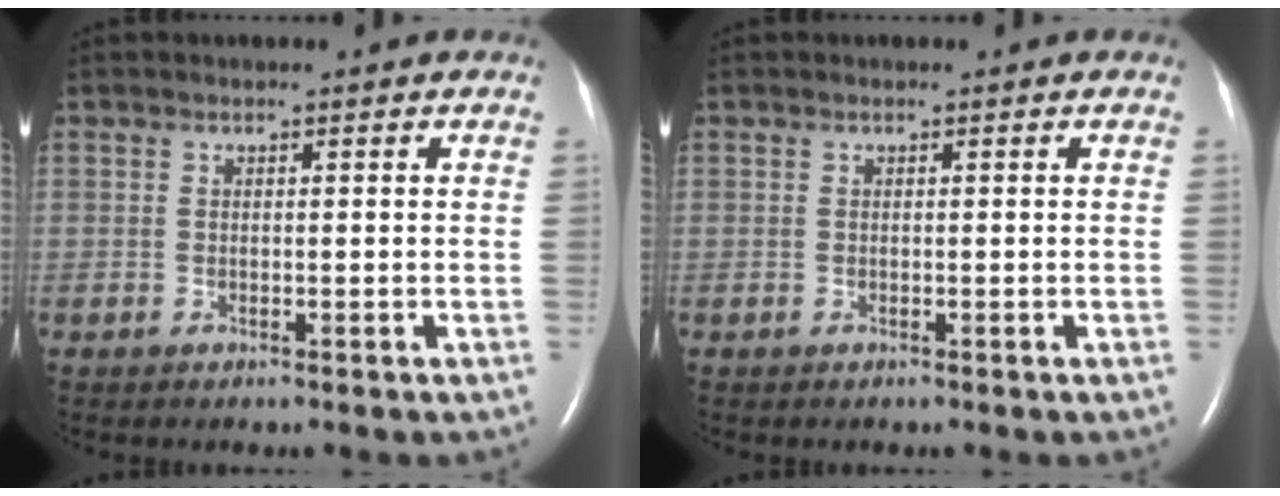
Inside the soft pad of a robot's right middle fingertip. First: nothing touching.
{"total": 0.0}